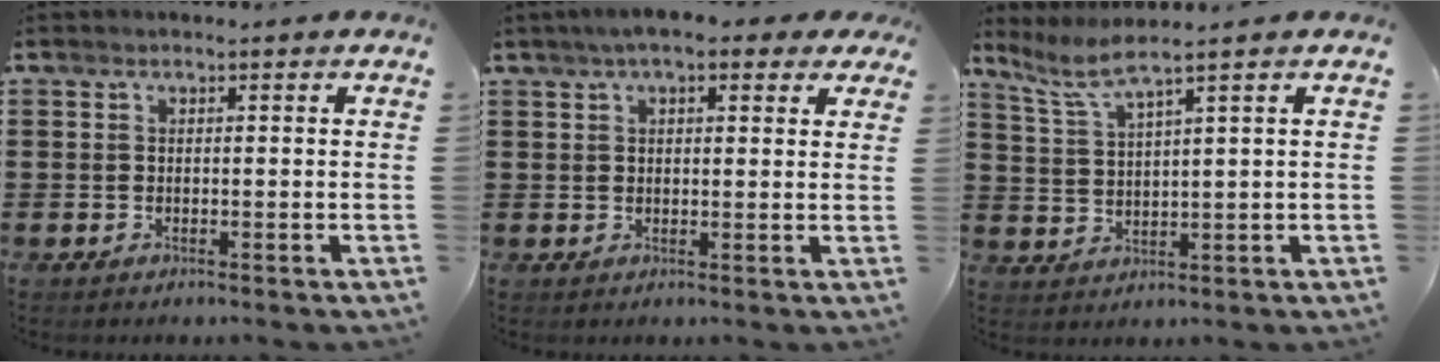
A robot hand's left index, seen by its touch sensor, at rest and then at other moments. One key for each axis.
{"total": 5.3, "fx": 3.5, "fy": 1.5, "fz": 3.6, "tx": -0.072, "ty": 0.005, "tz": 0.060}
{"total": 3.5, "fx": 2.6, "fy": -0.1, "fz": 2.3, "tx": -0.059, "ty": -0.010, "tz": 0.042}